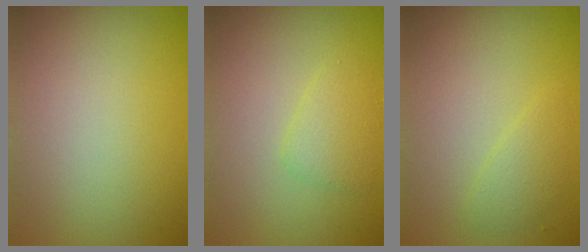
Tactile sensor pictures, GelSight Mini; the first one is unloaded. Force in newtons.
{"total": 1.8, "press": 1.8, "slide": 0.1}
{"total": 1.3, "press": 1.3, "slide": 0.0}